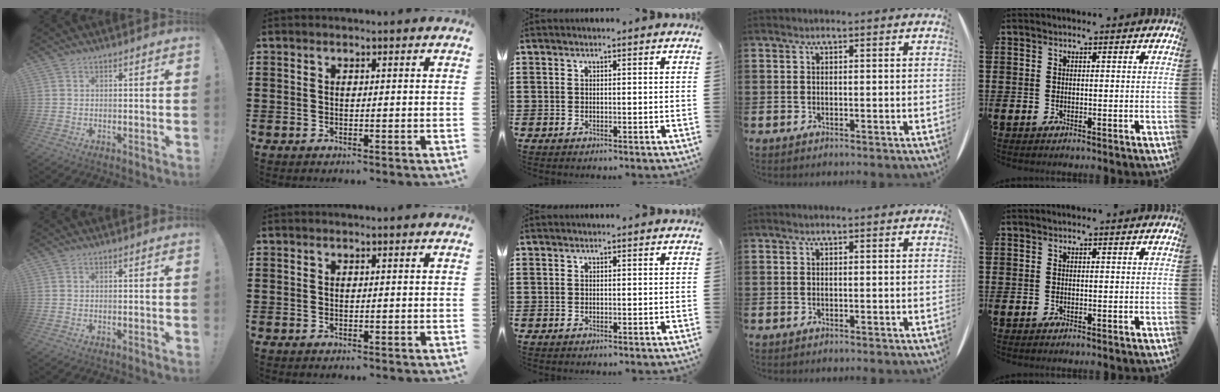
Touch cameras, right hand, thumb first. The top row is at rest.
{}